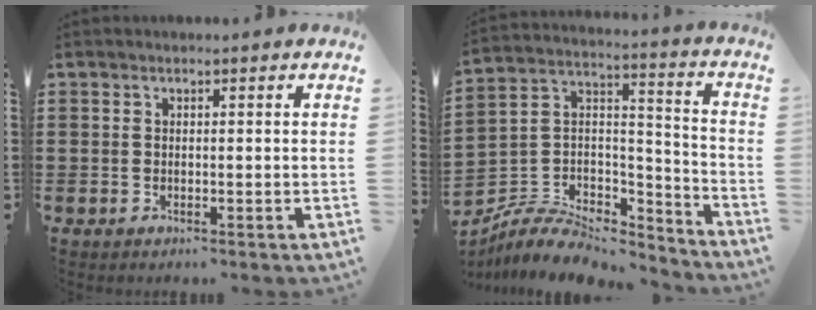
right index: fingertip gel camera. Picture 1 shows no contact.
{"total": 7.1, "force": [-5.7, 3.4, 2.6], "torque": [-0.057, 0.010, -0.109]}